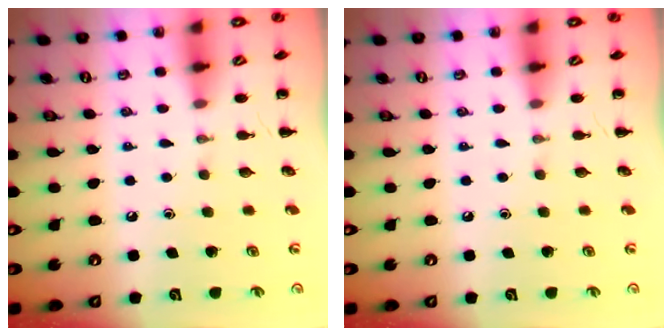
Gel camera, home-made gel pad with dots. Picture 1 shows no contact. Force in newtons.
{"total": 0.0}